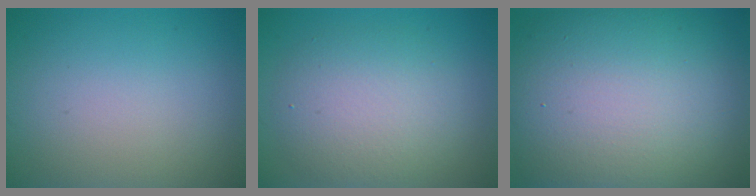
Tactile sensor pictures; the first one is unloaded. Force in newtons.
{"total": 5.2, "press": 5.2, "slide": 0.2}
{"total": 15.6, "press": 15.6, "slide": 1.1}